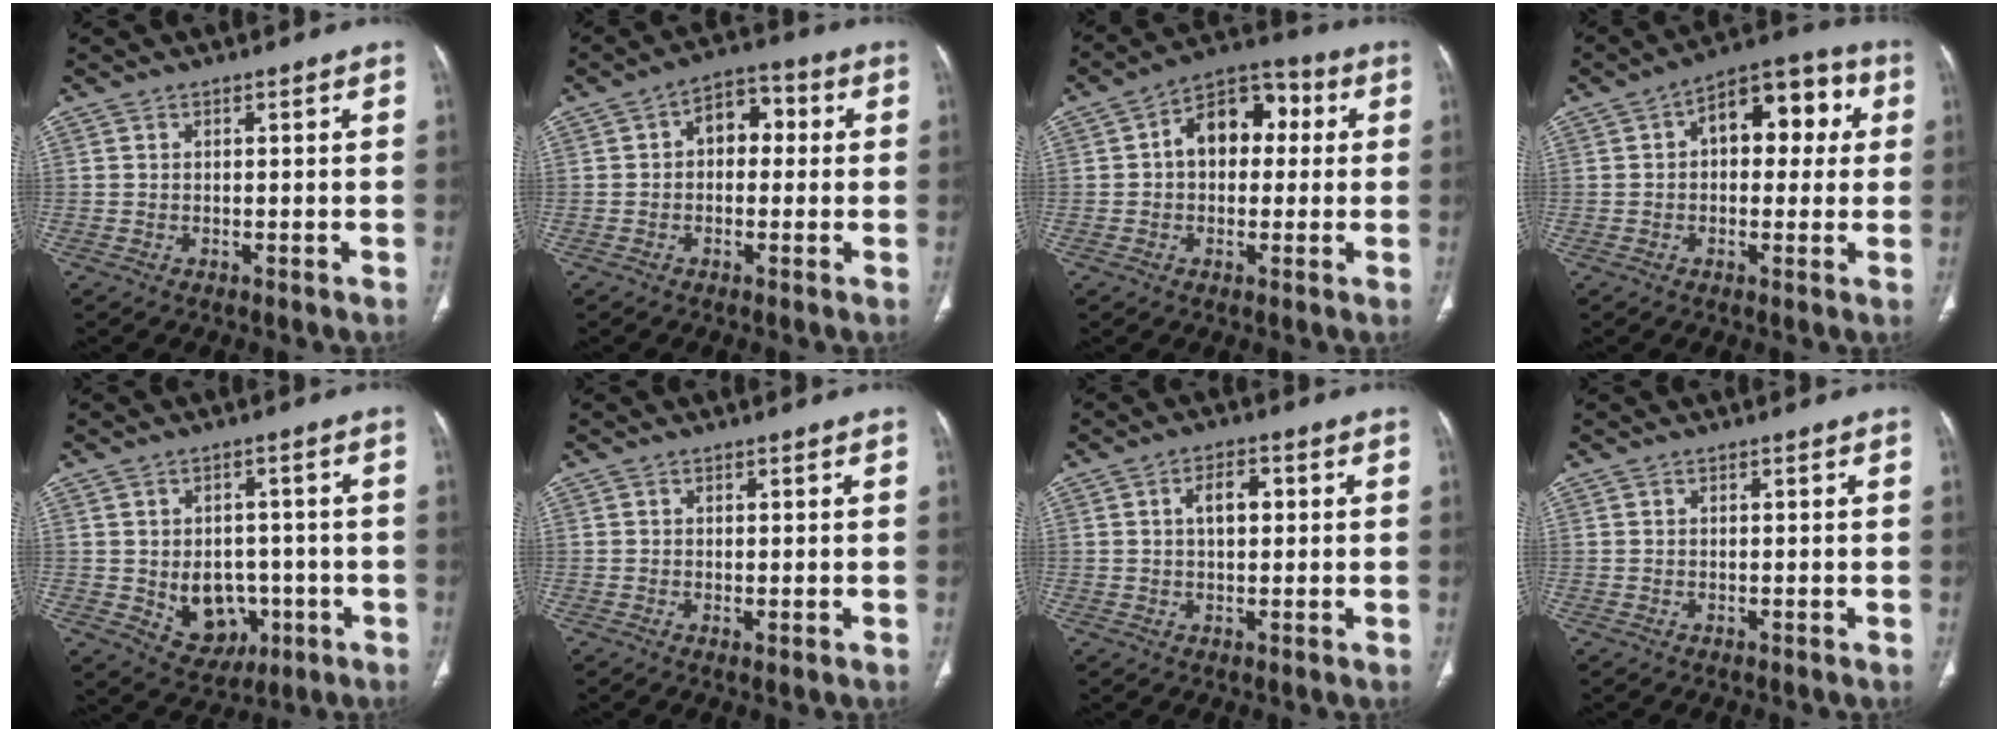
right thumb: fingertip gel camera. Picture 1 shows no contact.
{"total": 7.2, "force": [0.8, 4.9, 5.3], "torque": [-0.051, 0.026, 0.003]}
{"total": 11.7, "force": [1.7, 8.0, 8.4], "torque": [-0.093, 0.032, 0.016]}
{"total": 13.2, "force": [2.8, 7.8, 10.3], "torque": [-0.104, 0.036, 0.033]}
{"total": 9.5, "force": [-2.0, 7.4, 5.6], "torque": [-0.042, 0.011, -0.010]}
{"total": 0.8, "force": [-0.1, 0.3, 0.7], "torque": [-0.018, -0.005, -0.002]}
{"total": 4.8, "force": [1.0, 2.6, 3.9], "torque": [-0.061, 0.006, 0.016]}
{"total": 0.0}